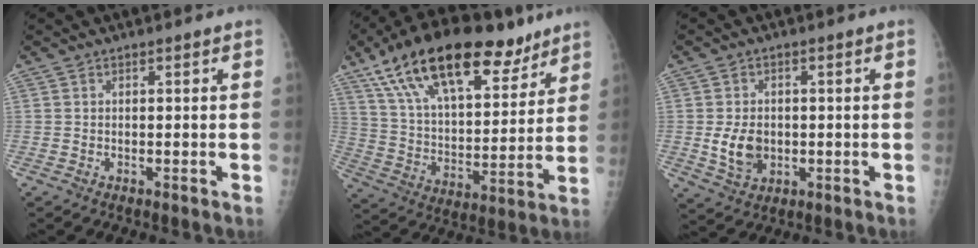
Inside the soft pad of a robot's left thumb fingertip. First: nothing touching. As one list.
[{"total": 25.9, "force": [16.4, 11.3, 16.5], "torque": [-0.250, -0.029, 0.279]}, {"total": 6.6, "force": [-0.6, 4.9, 4.3], "torque": [-0.061, -0.004, -0.001]}]